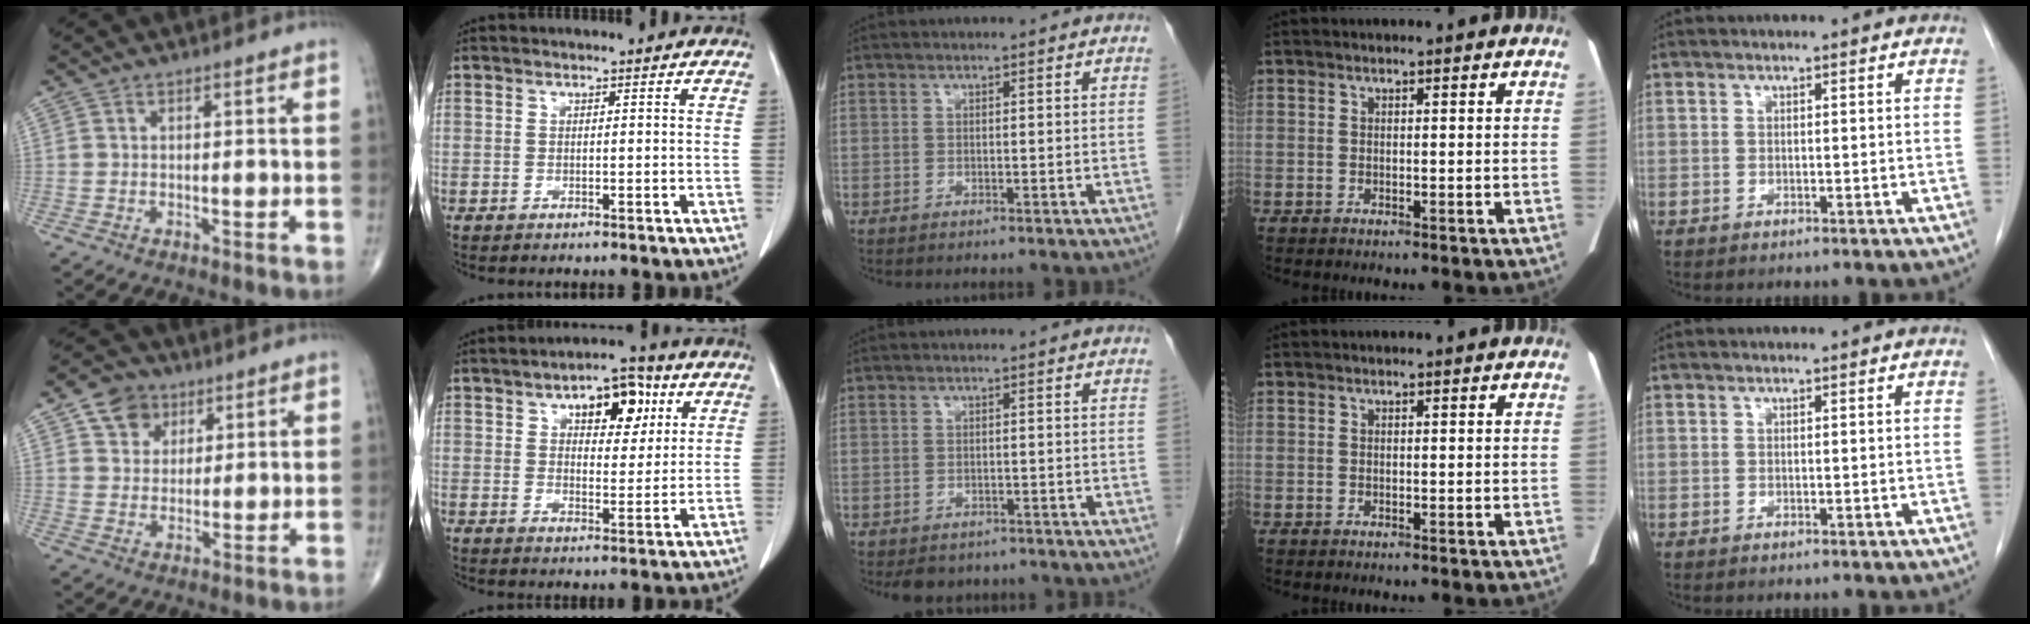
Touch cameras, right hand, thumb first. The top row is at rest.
{"thumb": {"total": 7.4, "force": [3.6, 5.9, 2.6], "torque": [-0.014, -0.012, 0.059]}, "index": {"total": 9.3, "force": [4.2, 4.2, 7.1], "torque": [-0.097, 0.017, 0.061]}, "middle": {"total": 4.5, "force": [-3.7, 2.4, 0.8], "torque": [-0.003, 0.004, -0.047]}}